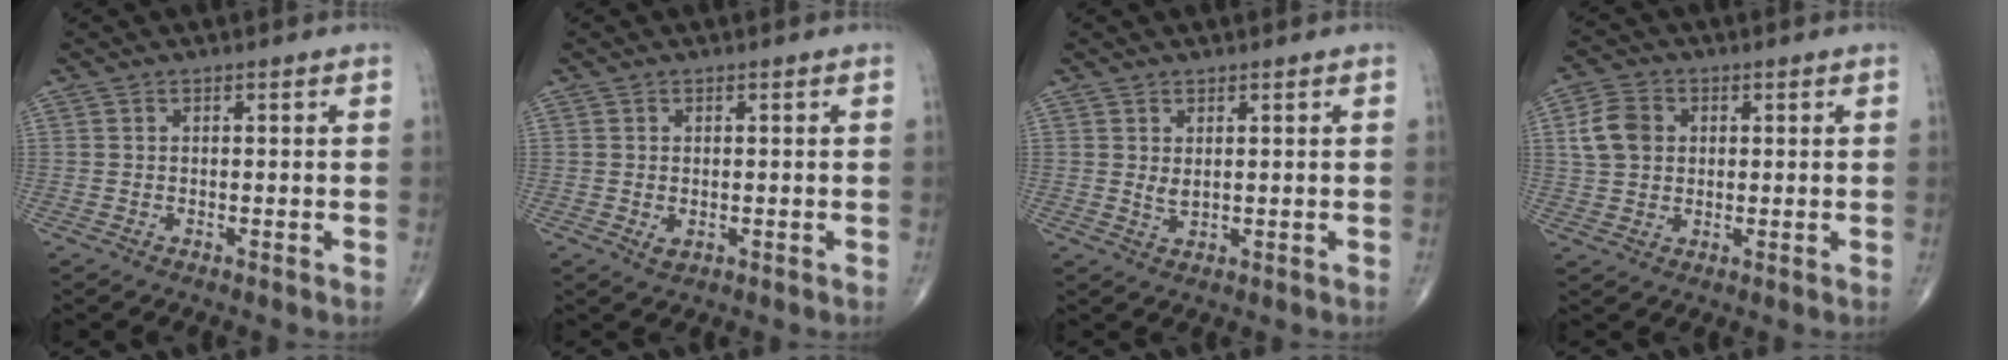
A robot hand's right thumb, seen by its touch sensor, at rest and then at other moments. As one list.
[{"total": 1.5, "force": [-0.2, 1.0, 1.1], "torque": [-0.018, -0.002, 0.002]}, {"total": 1.8, "force": [0.6, 0.8, 1.5], "torque": [-0.025, -0.009, 0.016]}, {"total": 6.9, "force": [1.4, 5.4, 4.0], "torque": [-0.064, 0.006, 0.025]}]